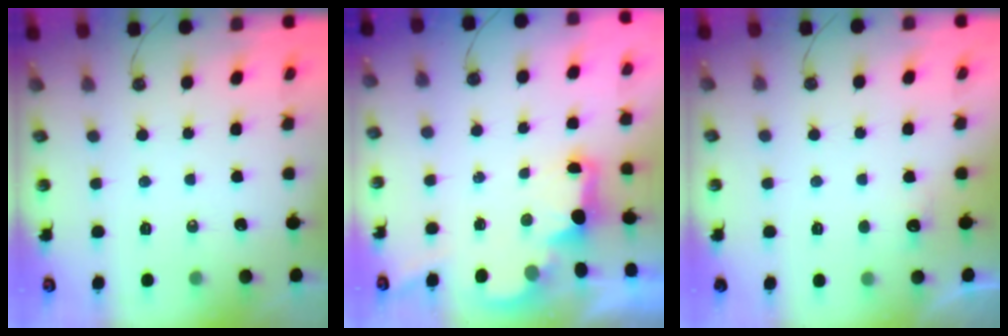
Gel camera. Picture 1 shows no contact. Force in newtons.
{"total": 2.3, "press": 2.2, "slide": 0.8}
{"total": 4.1, "press": 3.9, "slide": 1.2}